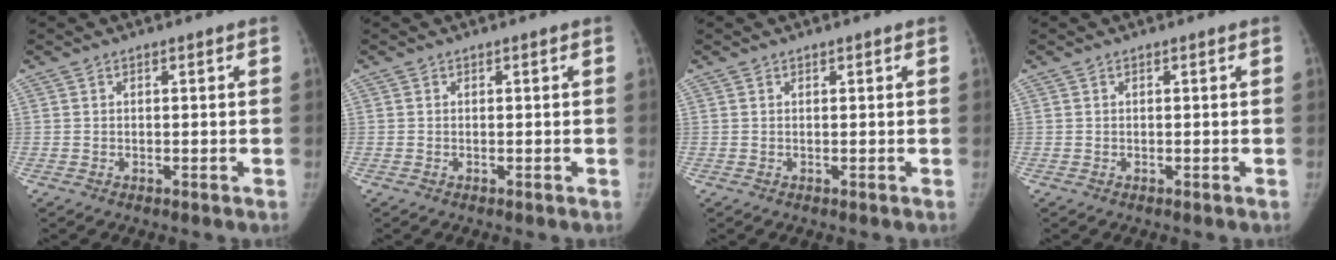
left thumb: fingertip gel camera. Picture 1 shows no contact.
{"total": 0.0}
{"total": 0.0}
{"total": 0.0}